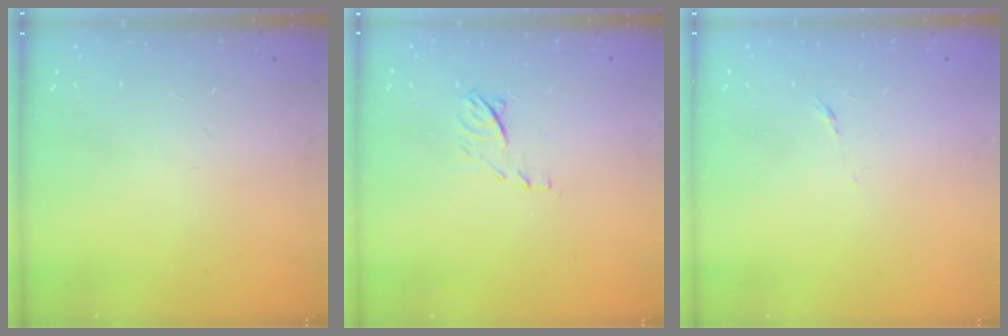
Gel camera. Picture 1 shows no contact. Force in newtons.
{"total": 7.6, "press": 7.6, "slide": 0.7}
{"total": 3.8, "press": 3.7, "slide": 0.9}